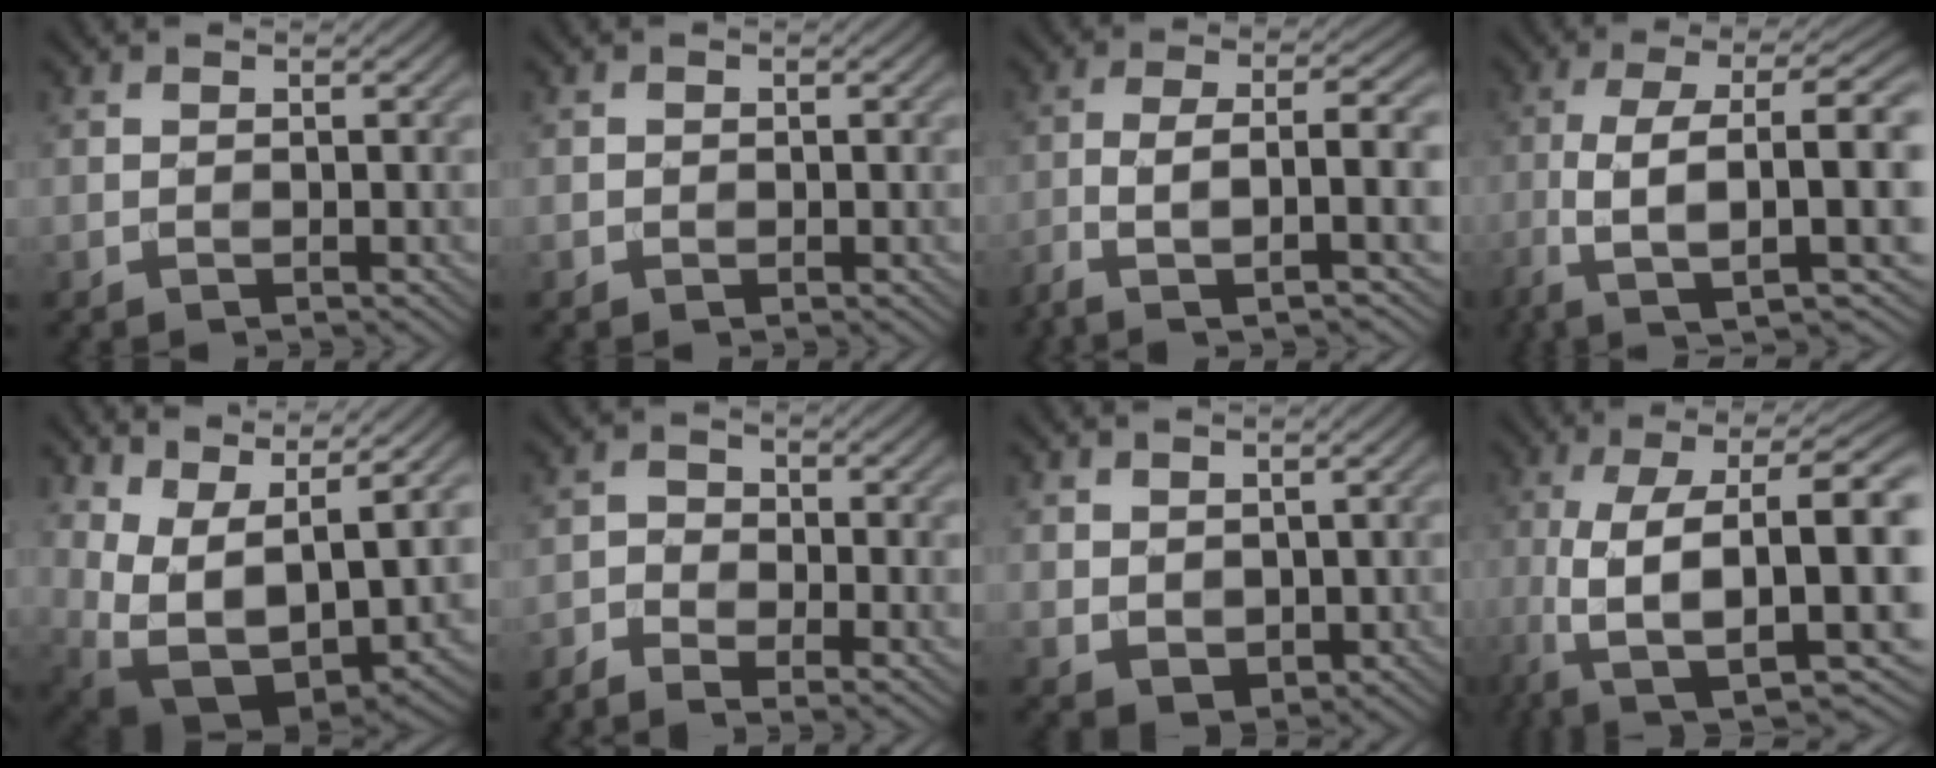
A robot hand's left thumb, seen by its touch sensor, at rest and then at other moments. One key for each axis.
{"total": 0.5, "fx": -0.1, "fy": 0.5, "fz": 0.1, "tx": 0.001, "ty": -0.005, "tz": -0.003}
{"total": 8.9, "fx": -3.6, "fy": 2.2, "fz": 7.8, "tx": -0.135, "ty": 0.000, "tz": -0.076}
{"total": 13.0, "fx": -2.3, "fy": 3.3, "fz": 12.4, "tx": -0.205, "ty": 0.016, "tz": -0.032}
{"total": 15.1, "fx": 3.9, "fy": 8.4, "fz": 11.9, "tx": -0.228, "ty": -0.008, "tz": 0.100}
{"total": 5.2, "fx": -3.5, "fy": 2.5, "fz": 2.9, "tx": -0.066, "ty": -0.012, "tz": -0.064}
{"total": 3.3, "fx": 1.2, "fy": 2.5, "fz": 1.8, "tx": -0.051, "ty": -0.010, "tz": 0.031}
{"total": 16.8, "fx": -3.3, "fy": 5.3, "fz": 15.6, "tx": -0.252, "ty": 0.006, "tz": -0.046}